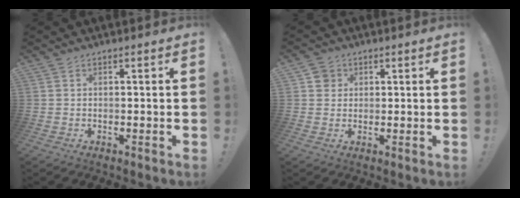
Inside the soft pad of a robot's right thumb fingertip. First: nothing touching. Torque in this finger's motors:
{"motor_torque": [0.15, 0.06, 0.36, -0.19, -0.04]}